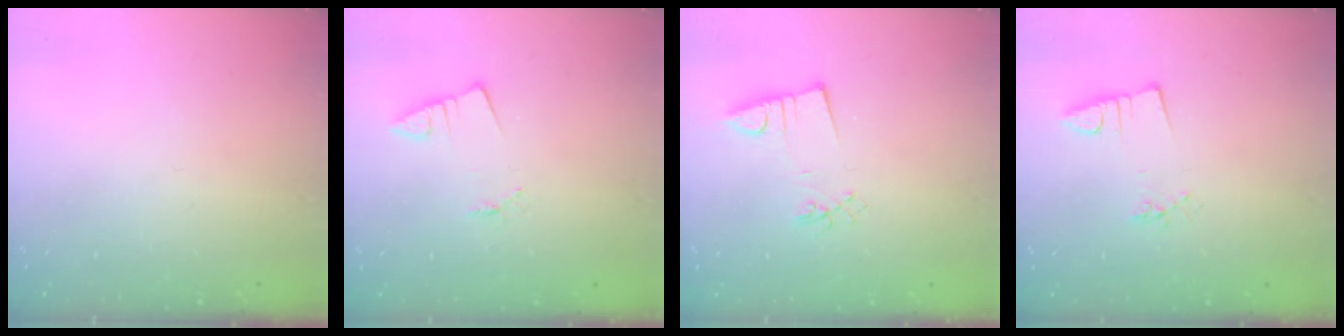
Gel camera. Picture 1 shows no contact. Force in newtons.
{"total": 1.4, "press": 1.4, "slide": 0.1}
{"total": 3.2, "press": 1.7, "slide": 2.6}
{"total": 2.6, "press": 0.9, "slide": 2.4}